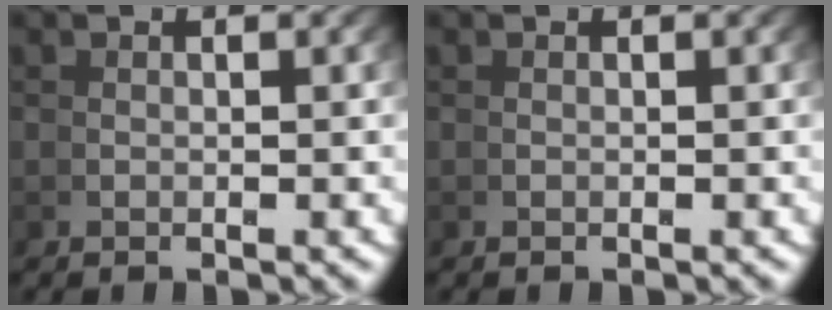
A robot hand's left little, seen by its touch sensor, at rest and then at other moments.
{"total": 0.0}